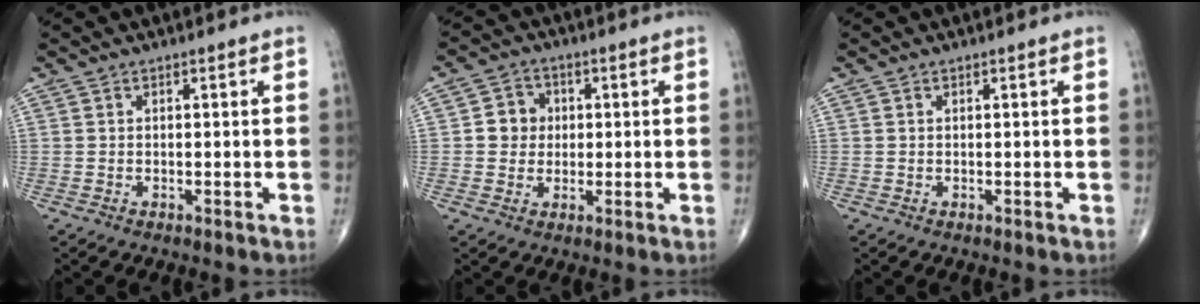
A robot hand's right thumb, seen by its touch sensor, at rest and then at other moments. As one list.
[{"total": 5.3, "force": [0.5, 4.9, 2.0], "torque": [-0.005, 0.006, 0.002]}, {"total": 0.0}]